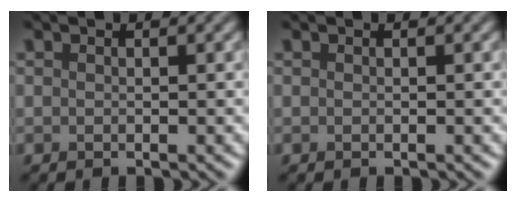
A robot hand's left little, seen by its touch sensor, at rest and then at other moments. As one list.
[{"total": 0.0}]